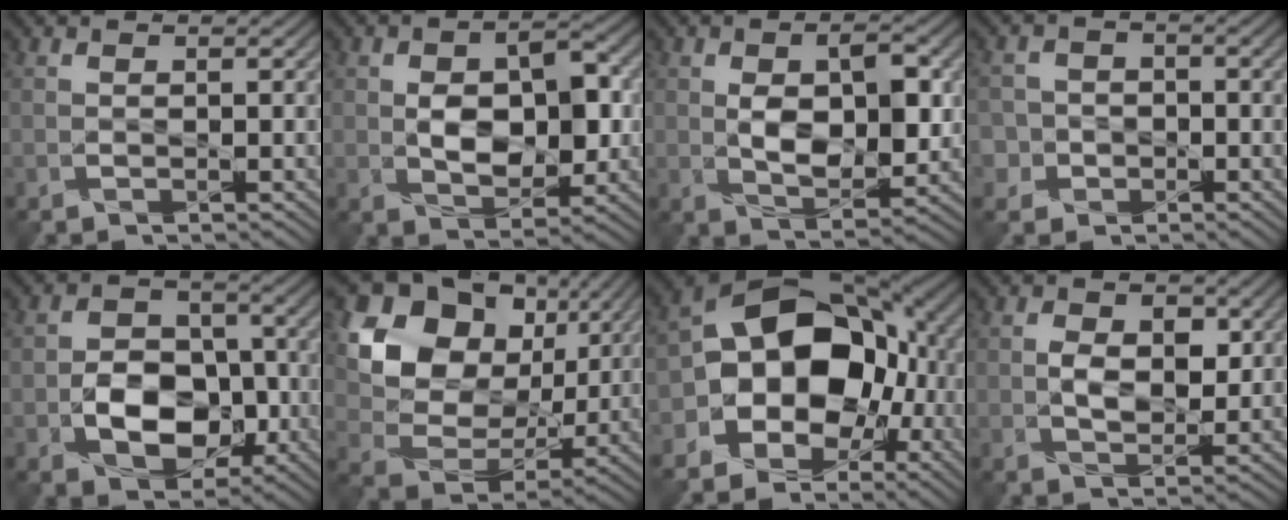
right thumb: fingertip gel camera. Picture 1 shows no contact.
{"total": 7.9, "force": [0.0, 4.9, 6.2], "torque": [-0.099, -0.003, 0.000]}
{"total": 7.8, "force": [0.7, 4.4, 6.4], "torque": [-0.109, -0.007, 0.014]}
{"total": 4.5, "force": [-1.5, 4.2, 0.7], "torque": [-0.020, 0.007, -0.046]}
{"total": 8.2, "force": [-2.2, 5.9, 5.3], "torque": [-0.087, -0.004, -0.042]}
{"total": 14.9, "force": [5.3, 11.4, 8.1], "torque": [-0.180, 0.012, 0.098]}
{"total": 14.5, "force": [-2.1, 11.0, 9.2], "torque": [-0.155, -0.004, -0.049]}
{"total": 4.6, "force": [0.7, 2.9, 3.5], "torque": [-0.064, -0.006, 0.011]}